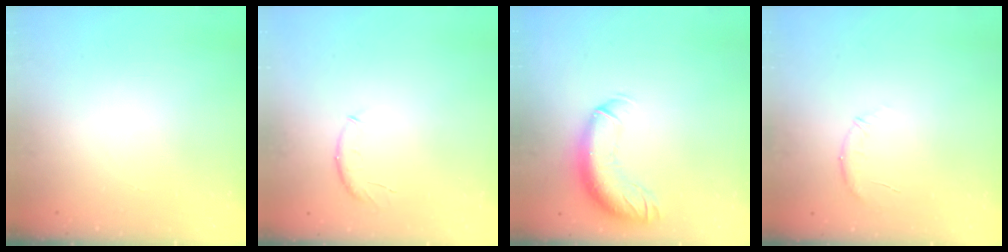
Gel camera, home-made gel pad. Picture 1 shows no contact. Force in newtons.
{"total": 6.1, "press": 6.0, "slide": 1.0}
{"total": 13.1, "press": 12.8, "slide": 2.9}
{"total": 8.3, "press": 8.1, "slide": 1.7}